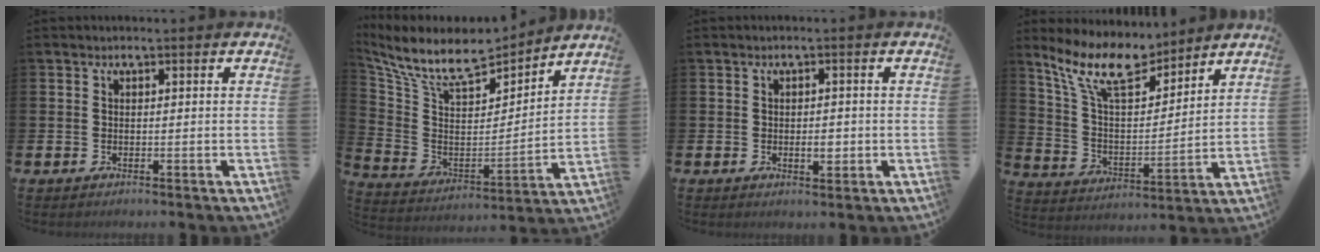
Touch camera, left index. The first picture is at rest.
{"total": 9.4, "force": [8.0, 3.3, 3.5], "torque": [-0.109, -0.049, 0.140]}
{"total": 1.8, "force": [-0.3, 1.0, 1.5], "torque": [-0.008, -0.005, -0.010]}
{"total": 11.4, "force": [9.5, 3.5, 5.3], "torque": [-0.134, -0.047, 0.169]}